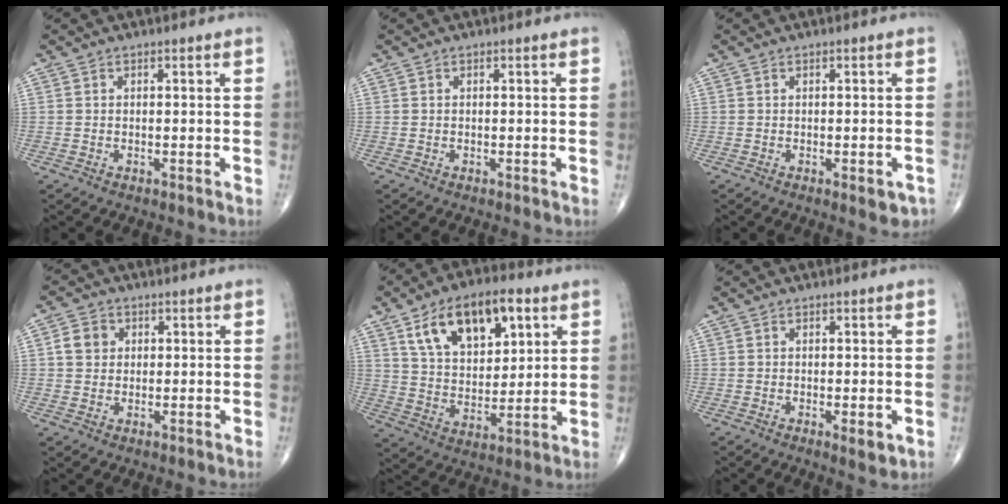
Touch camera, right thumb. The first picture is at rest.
{"total": 0.0}
{"total": 3.0, "force": [-1.3, 1.1, 2.4], "torque": [-0.020, 0.002, -0.011]}
{"total": 4.3, "force": [0.9, 3.7, 1.9], "torque": [-0.022, 0.004, 0.012]}
{"total": 17.2, "force": [7.8, 9.4, 12.1], "torque": [-0.159, -0.020, 0.137]}
{"total": 2.6, "force": [-0.5, 0.7, 2.4], "torque": [-0.032, -0.008, -0.005]}